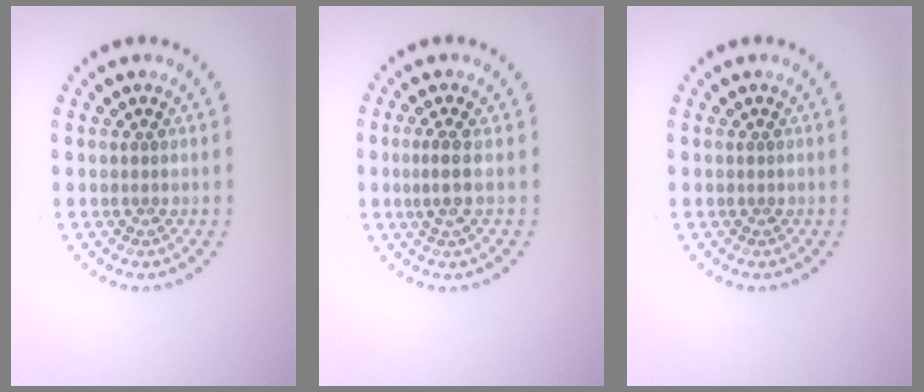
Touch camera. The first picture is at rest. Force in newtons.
{"total": 2.0, "press": 1.4, "slide": 1.4}
{"total": 0.0}